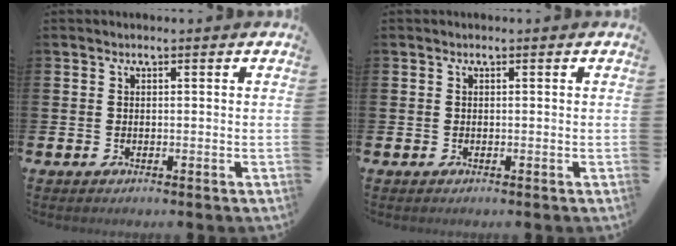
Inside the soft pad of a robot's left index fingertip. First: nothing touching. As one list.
[{"total": 0.0}]